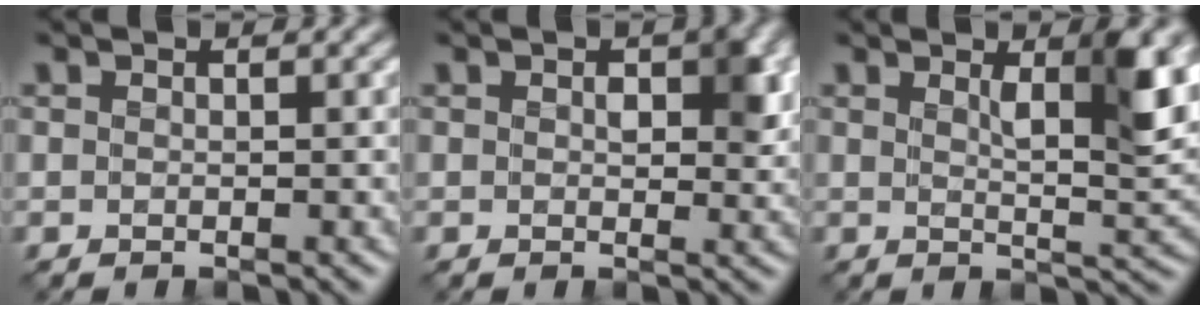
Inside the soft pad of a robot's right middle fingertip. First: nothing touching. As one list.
[{"total": 3.3, "force": [0.6, 1.9, 2.7], "torque": [-0.036, -0.003, 0.012]}, {"total": 5.7, "force": [1.9, 1.4, 5.2], "torque": [-0.072, -0.006, 0.032]}]